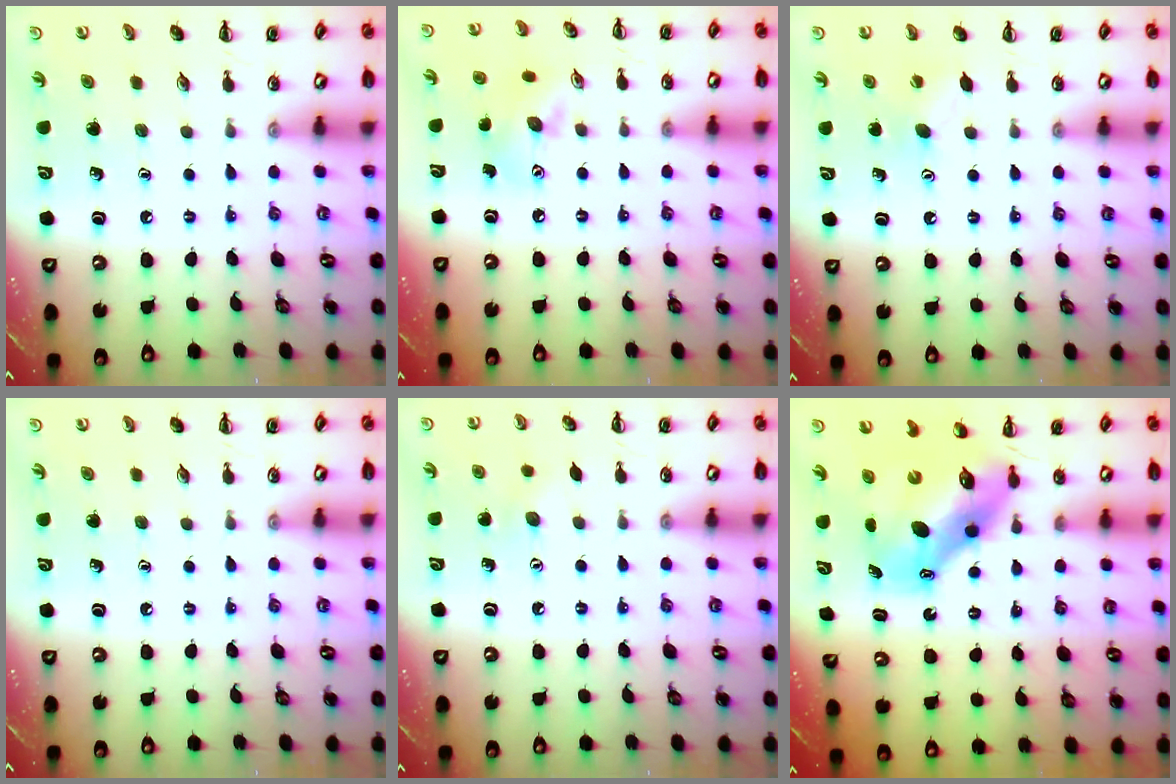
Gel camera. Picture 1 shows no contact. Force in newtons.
{"total": 9.7, "press": 9.7, "slide": 1.1}
{"total": 6.3, "press": 6.2, "slide": 1.3}
{"total": 0.0}
{"total": 5.5, "press": 5.4, "slide": 1.4}
{"total": 10.1, "press": 9.7, "slide": 2.7}